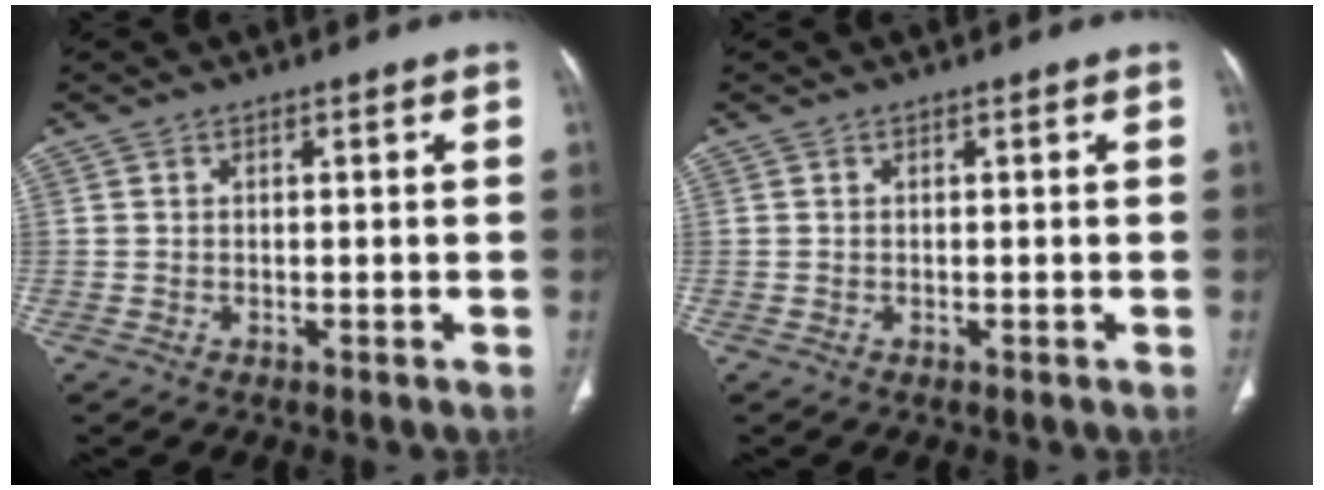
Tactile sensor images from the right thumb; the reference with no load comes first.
{"total": 0.0}